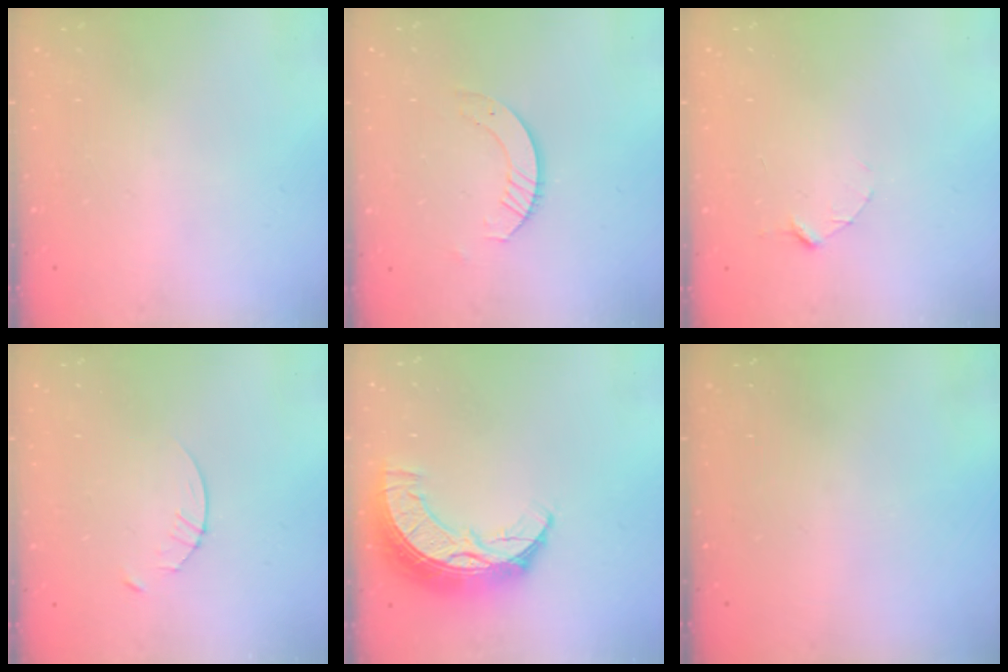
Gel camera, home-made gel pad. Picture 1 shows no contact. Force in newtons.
{"total": 3.8, "press": 3.8, "slide": 0.1}
{"total": 2.9, "press": 2.9, "slide": 0.3}
{"total": 2.9, "press": 2.9, "slide": 0.4}
{"total": 13.4, "press": 13.3, "slide": 0.9}
{"total": 0.0}